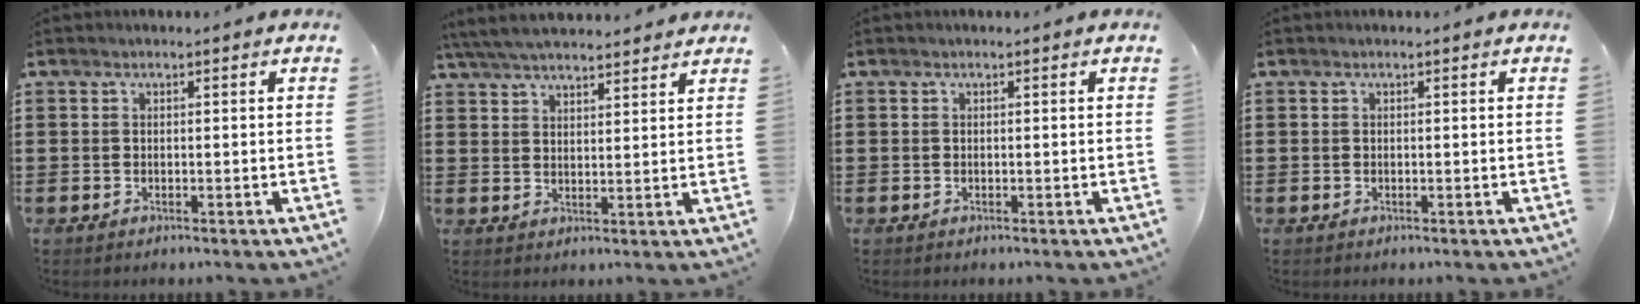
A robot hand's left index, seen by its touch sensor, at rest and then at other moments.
{"total": 5.3, "force": [5.0, 0.6, 1.7], "torque": [-0.048, -0.013, 0.092]}
{"total": 0.0}
{"total": 0.0}